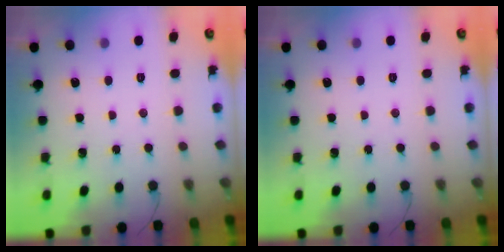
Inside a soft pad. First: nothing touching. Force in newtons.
{"total": 0.0}